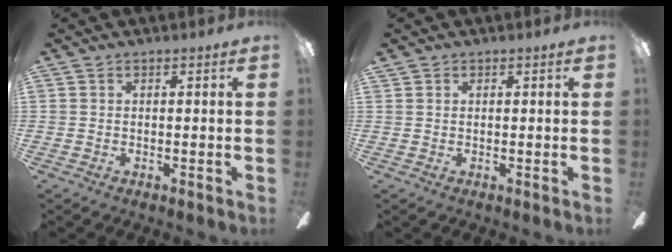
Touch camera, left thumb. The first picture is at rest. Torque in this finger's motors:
{"motor_torque": [-0.07, -0.18, -0.47, 0.17, 0.00]}